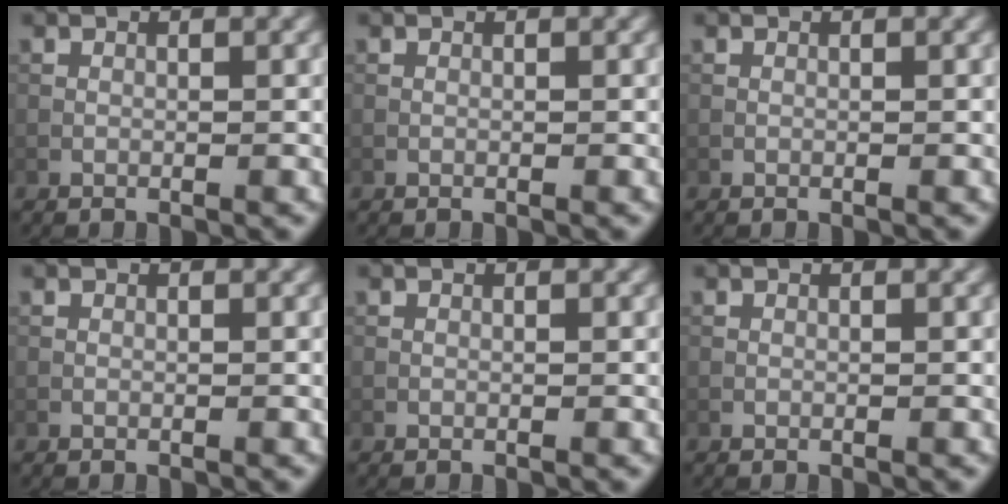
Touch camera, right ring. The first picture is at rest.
{"total": 0.0}
{"total": 0.0}
{"total": 0.0}
{"total": 0.0}
{"total": 0.0}